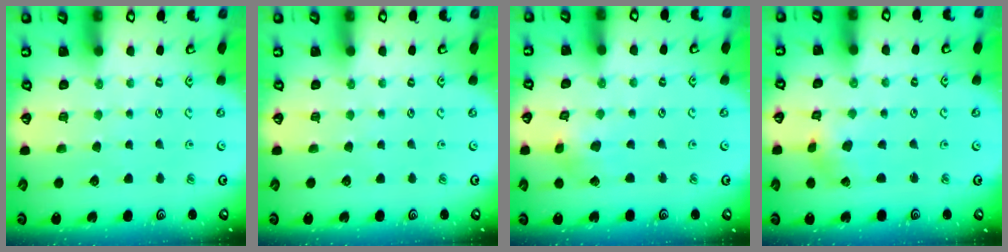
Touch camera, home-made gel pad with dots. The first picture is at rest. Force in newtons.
{"total": 0.0}
{"total": 3.5, "press": 3.5, "slide": 0.4}
{"total": 1.8, "press": 1.8, "slide": 0.3}